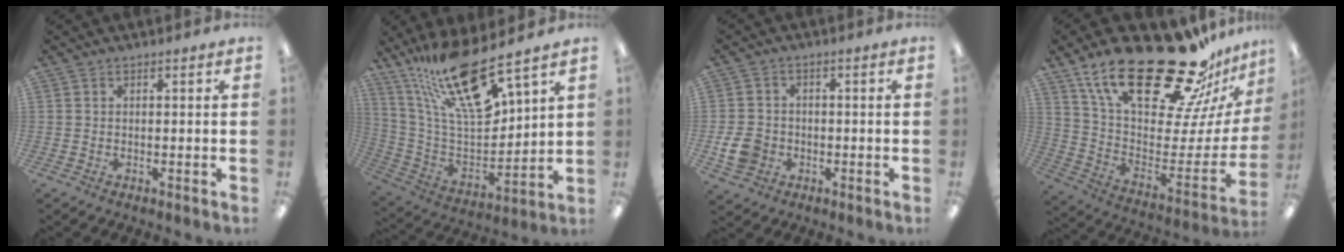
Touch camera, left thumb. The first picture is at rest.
{"total": 22.4, "force": [15.5, 6.3, 14.8], "torque": [-0.294, -0.100, 0.265]}
{"total": 6.5, "force": [-1.8, 5.5, 2.9], "torque": [-0.052, 0.007, -0.032]}
{"total": 30.1, "force": [20.4, 10.7, 19.4], "torque": [-0.305, -0.132, 0.363]}